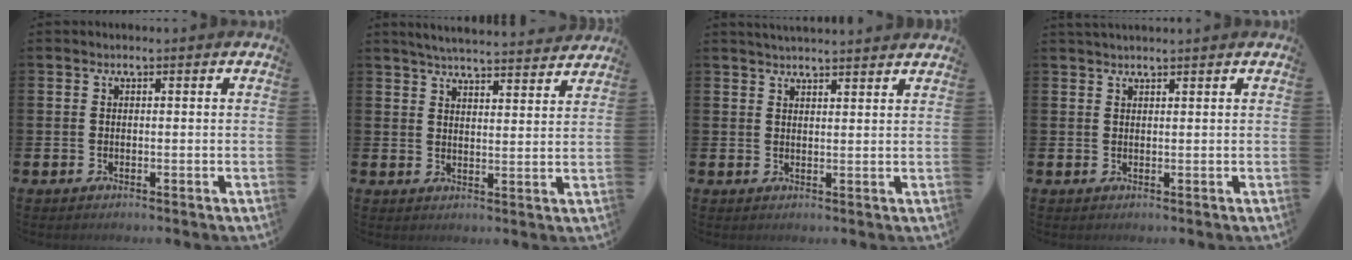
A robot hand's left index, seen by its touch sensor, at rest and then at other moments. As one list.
[{"total": 5.2, "force": [5.1, 0.2, 0.9], "torque": [-0.027, -0.034, 0.090]}, {"total": 2.6, "force": [2.6, -0.1, 0.2], "torque": [-0.006, -0.012, 0.047]}, {"total": 0.9, "force": [0.8, -0.2, 0.2], "torque": [-0.001, -0.001, 0.015]}]